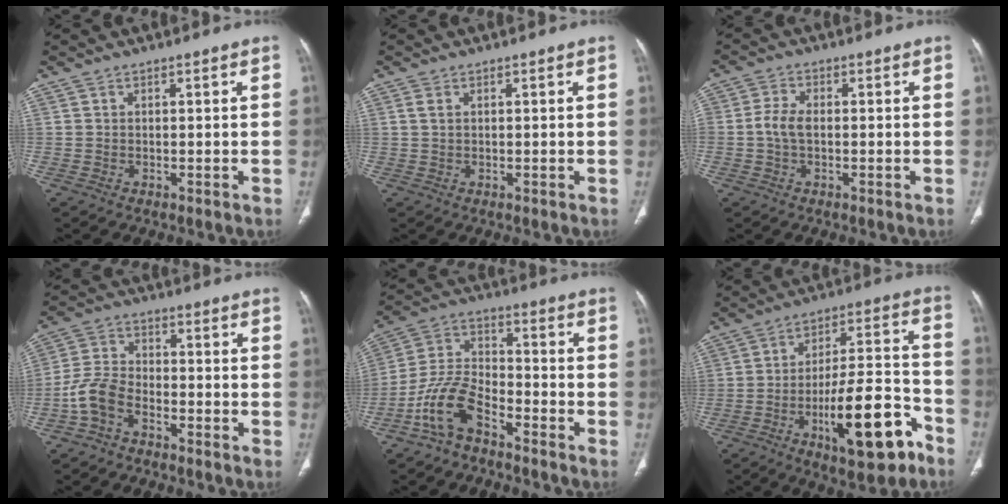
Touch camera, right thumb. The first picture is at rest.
{"total": 1.3, "force": [0.4, 0.7, 1.0], "torque": [-0.027, 0.005, 0.013]}
{"total": 3.9, "force": [-0.5, 2.3, 3.1], "torque": [-0.068, 0.007, -0.014]}
{"total": 6.9, "force": [-3.8, 4.1, 4.1], "torque": [-0.088, 0.029, -0.084]}
{"total": 10.3, "force": [-6.7, 4.7, 6.2], "torque": [-0.134, 0.057, -0.141]}
{"total": 18.4, "force": [-8.9, 6.1, 14.9], "torque": [-0.219, 0.061, -0.129]}